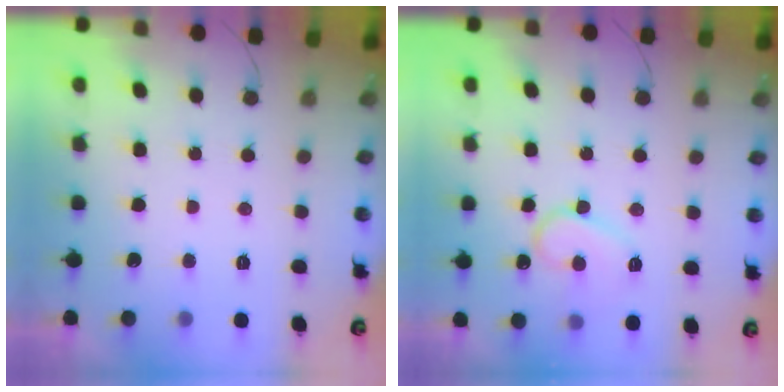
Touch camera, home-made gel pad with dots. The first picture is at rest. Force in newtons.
{"total": 11.1, "press": 11.0, "slide": 1.1}